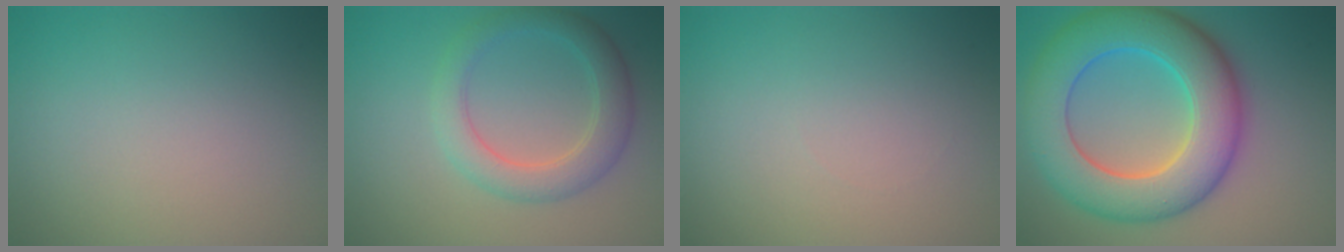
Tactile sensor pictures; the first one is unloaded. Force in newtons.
{"total": 2.9, "press": 2.9, "slide": 0.3}
{"total": 0.0}
{"total": 11.2, "press": 11.2, "slide": 0.2}